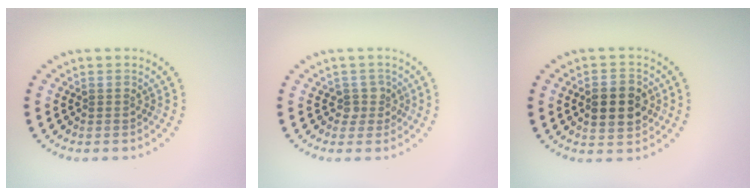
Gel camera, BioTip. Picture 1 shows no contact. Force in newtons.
{"total": 1.8, "press": 1.3, "slide": 1.2}
{"total": 4.6, "press": 4.6, "slide": 0.2}